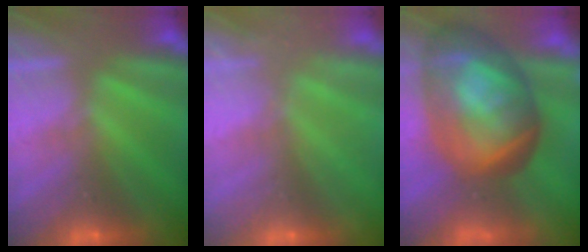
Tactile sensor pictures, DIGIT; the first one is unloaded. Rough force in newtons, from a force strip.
{"total": 2.3}
{"total": 9.3}